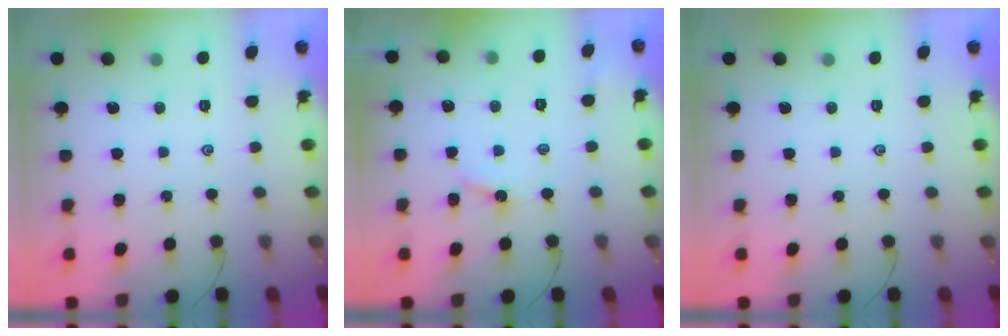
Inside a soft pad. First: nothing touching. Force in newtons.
{"total": 3.3, "press": 3.3, "slide": 0.4}
{"total": 0.0}